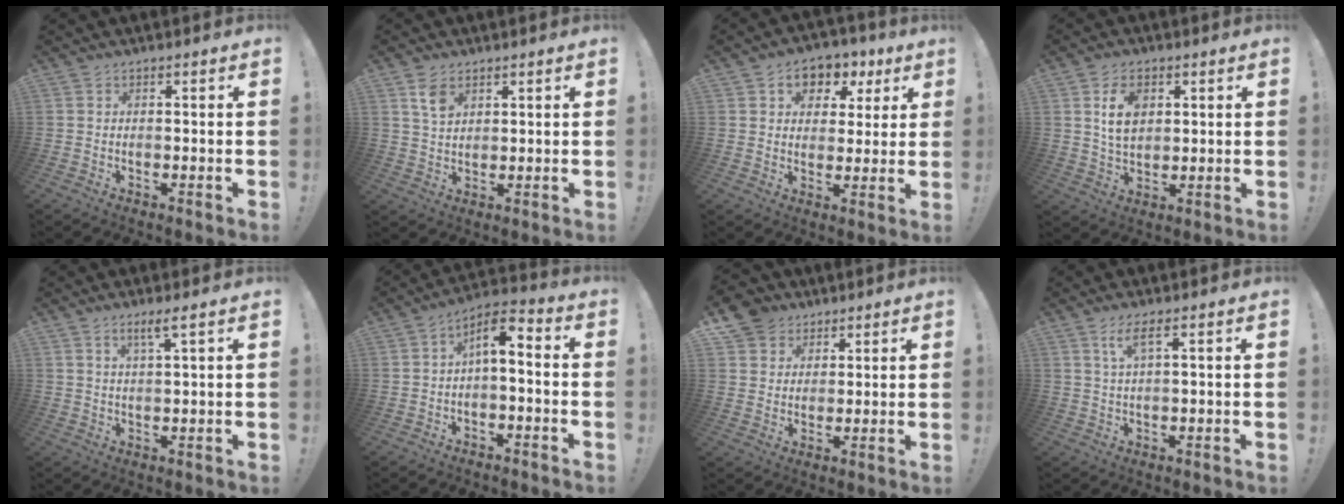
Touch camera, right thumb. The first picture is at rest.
{"total": 5.2, "force": [2.9, 3.0, 3.1], "torque": [-0.042, -0.015, 0.052]}
{"total": 7.4, "force": [2.4, 6.4, 2.8], "torque": [-0.031, -0.012, 0.047]}
{"total": 8.4, "force": [2.8, 5.6, 5.6], "torque": [-0.079, -0.002, 0.049]}
{"total": 3.8, "force": [2.3, 0.1, 3.1], "torque": [-0.053, -0.008, 0.036]}
{"total": 6.2, "force": [0.1, 2.4, 5.7], "torque": [-0.104, 0.004, 0.002]}
{"total": 7.3, "force": [4.3, 5.8, 0.9], "torque": [-0.016, -0.032, 0.087]}
{"total": 4.3, "force": [1.9, 0.5, 3.8], "torque": [-0.073, 0.000, 0.030]}